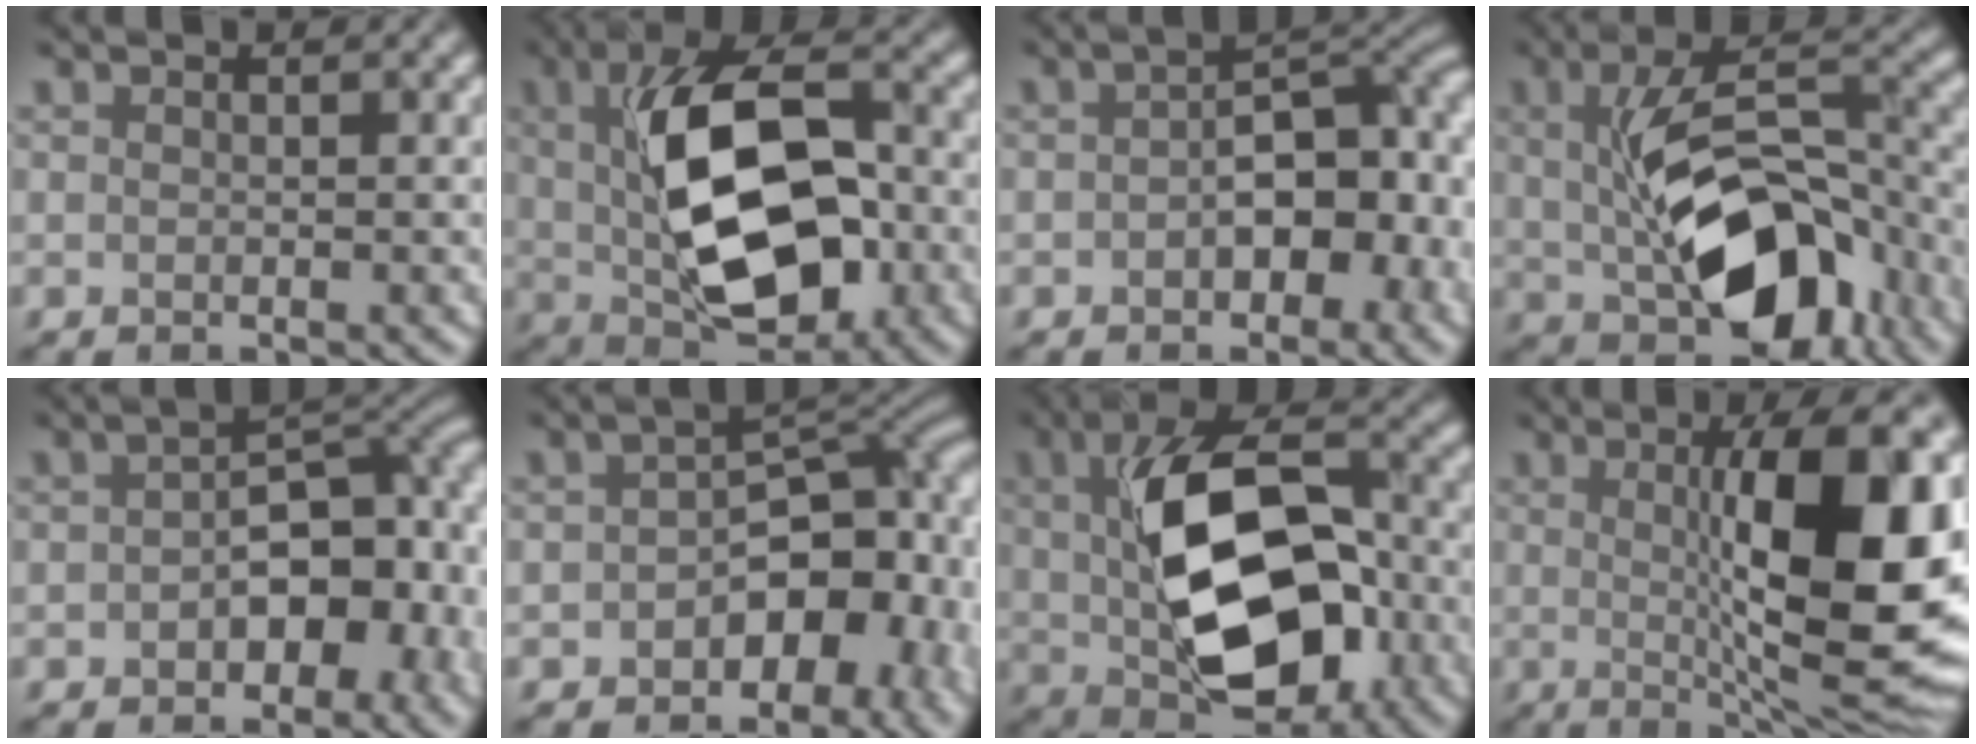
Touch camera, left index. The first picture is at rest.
{"total": 11.8, "force": [-0.1, 6.4, 9.9], "torque": [-0.159, -0.001, 0.002]}
{"total": 8.5, "force": [-1.2, 4.8, 7.0], "torque": [-0.079, 0.008, -0.025]}
{"total": 10.8, "force": [-1.7, 5.8, 9.0], "torque": [-0.143, -0.004, -0.017]}
{"total": 9.6, "force": [-1.8, 5.7, 7.5], "torque": [-0.082, 0.002, -0.032]}
{"total": 10.7, "force": [-3.6, 6.7, 7.5], "torque": [-0.082, -0.010, -0.057]}
{"total": 12.7, "force": [-0.4, 7.5, 10.3], "torque": [-0.166, -0.003, 0.000]}
{"total": 14.4, "force": [0.8, 4.0, 13.9], "torque": [-0.162, 0.002, 0.011]}